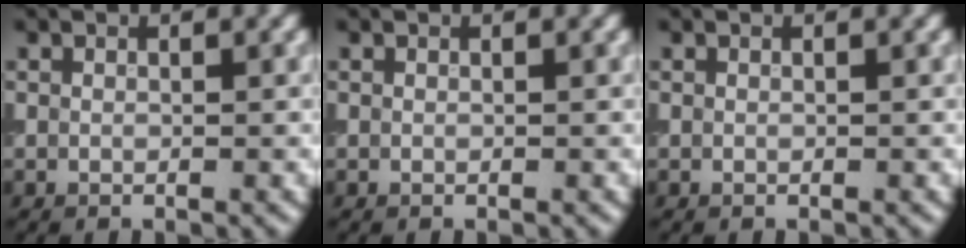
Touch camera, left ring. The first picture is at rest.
{"total": 0.0}
{"total": 0.0}